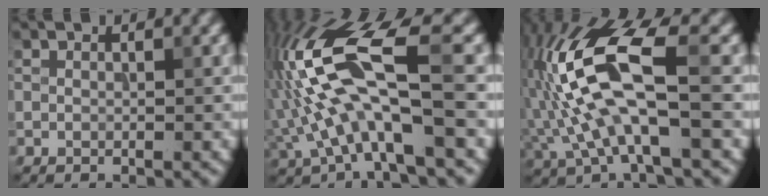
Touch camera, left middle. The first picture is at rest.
{"total": 10.9, "force": [-0.5, 3.4, 10.3], "torque": [-0.210, 0.026, -0.013]}
{"total": 10.0, "force": [-0.3, 3.5, 9.4], "torque": [-0.197, 0.019, -0.006]}